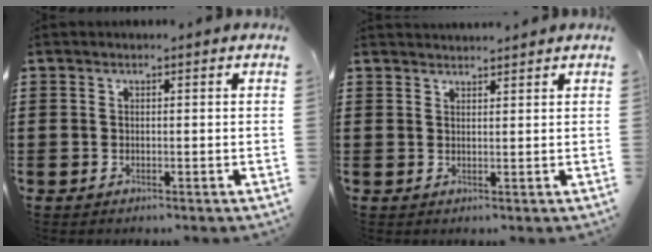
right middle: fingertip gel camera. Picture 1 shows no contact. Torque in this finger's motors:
{"motor_torque": [-0.14, -0.32, 0.05, 0.03]}